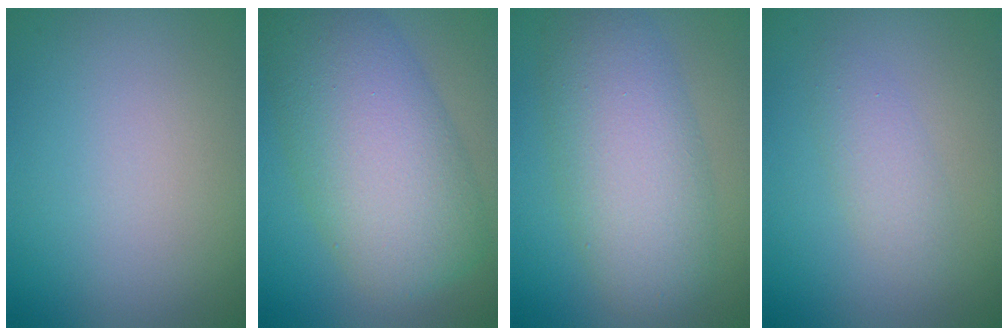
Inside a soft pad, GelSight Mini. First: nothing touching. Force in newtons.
{"total": 10.2, "press": 10.2, "slide": 0.1}
{"total": 7.3, "press": 7.3, "slide": 0.2}
{"total": 2.0, "press": 2.0, "slide": 0.2}